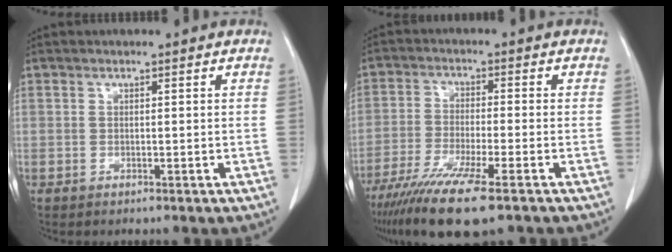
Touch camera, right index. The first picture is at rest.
{"total": 12.8, "force": [-8.8, 1.0, 9.2], "torque": [-0.169, -0.035, -0.149]}